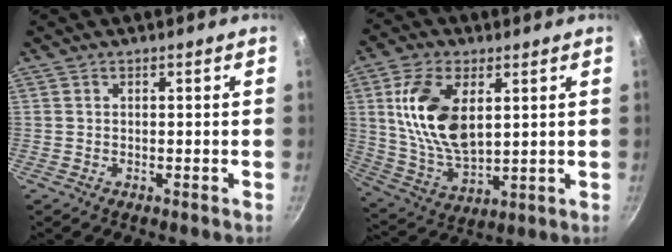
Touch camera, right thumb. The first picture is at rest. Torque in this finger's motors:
{"motor_torque": [1.42, 1.69, 1.66, 0.02, 0.58]}